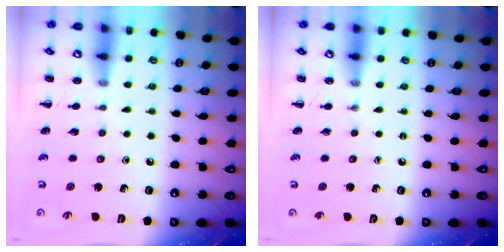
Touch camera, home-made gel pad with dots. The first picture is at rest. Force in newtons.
{"total": 0.0}